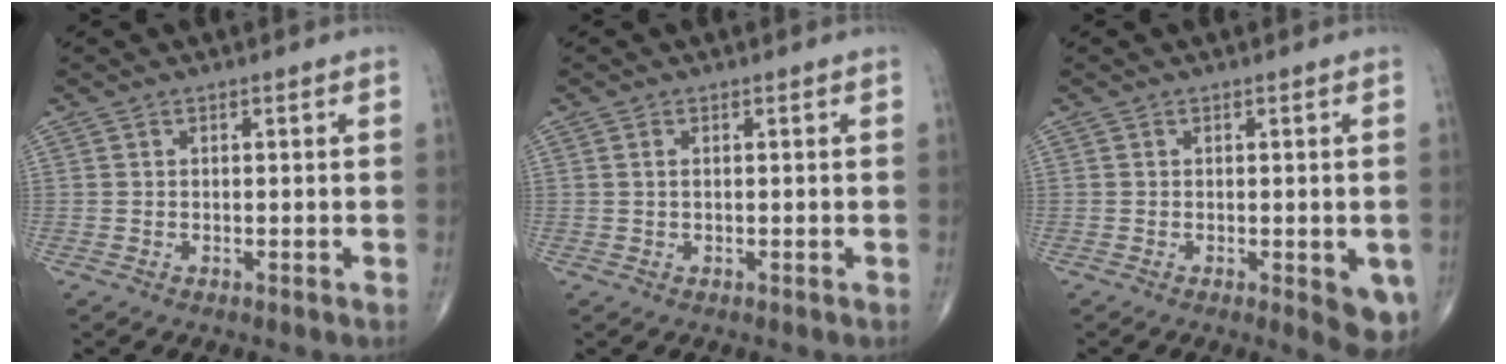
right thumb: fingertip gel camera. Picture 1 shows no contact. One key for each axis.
{"total": 0.8, "fx": 0.2, "fy": 0.3, "fz": 0.6, "tx": -0.016, "ty": 0.004, "tz": 0.006}
{"total": 6.0, "fx": -1.7, "fy": 2.1, "fz": 5.3, "tx": -0.047, "ty": -0.010, "tz": -0.018}